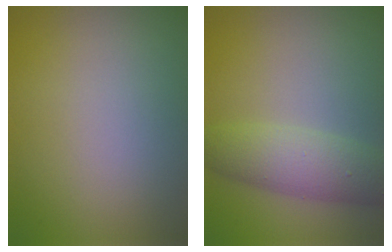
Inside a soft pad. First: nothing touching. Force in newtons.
{"total": 4.7, "press": 4.7, "slide": 0.2}